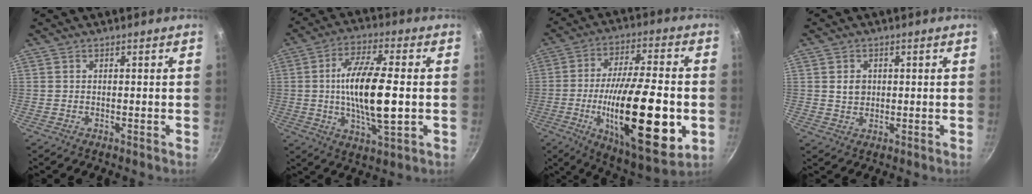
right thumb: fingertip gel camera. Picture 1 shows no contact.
{"total": 15.7, "force": [-0.3, 5.1, 14.8], "torque": [-0.271, 0.008, -0.010]}
{"total": 27.1, "force": [-5.8, 8.7, 25.0], "torque": [-0.396, 0.009, -0.087]}
{"total": 3.1, "force": [0.5, 2.6, 1.6], "torque": [-0.014, 0.001, 0.011]}